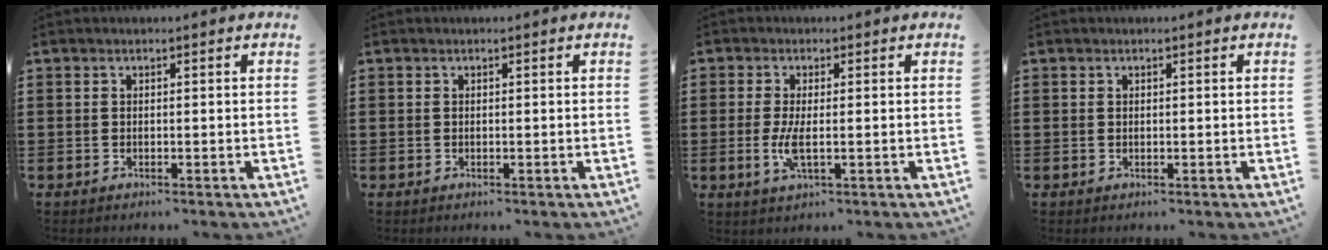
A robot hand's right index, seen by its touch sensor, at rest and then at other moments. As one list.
[{"total": 0.0}, {"total": 4.1, "force": [-0.6, 1.0, 4.0], "torque": [-0.090, -0.008, -0.017]}, {"total": 0.0}]